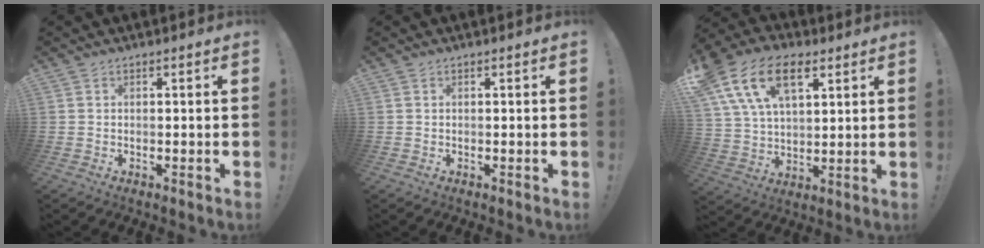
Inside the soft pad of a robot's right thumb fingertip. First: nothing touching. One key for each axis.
{"total": 0.0}
{"total": 18.0, "fx": 8.7, "fy": 10.9, "fz": 11.4, "tx": -0.206, "ty": -0.021, "tz": 0.161}